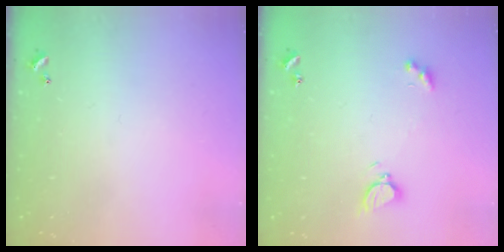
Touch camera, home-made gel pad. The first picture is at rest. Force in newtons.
{"total": 3.6, "press": 3.5, "slide": 0.7}